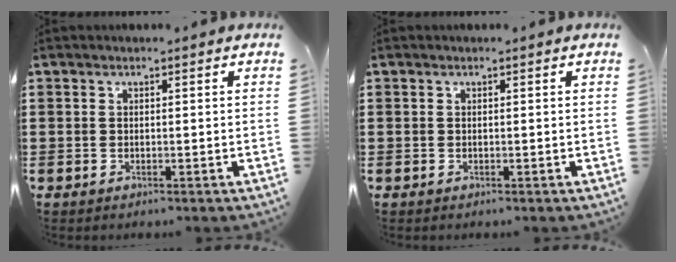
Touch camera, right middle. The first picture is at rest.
{"total": 0.0}